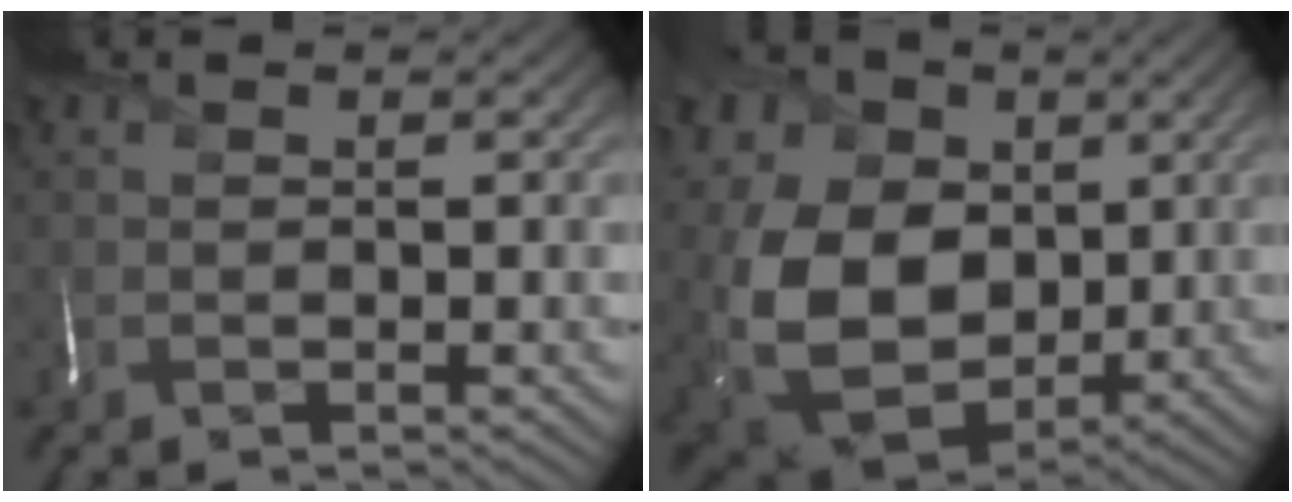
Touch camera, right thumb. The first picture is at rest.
{"total": 16.2, "force": [2.6, 12.0, 10.6], "torque": [-0.245, 0.001, 0.076]}